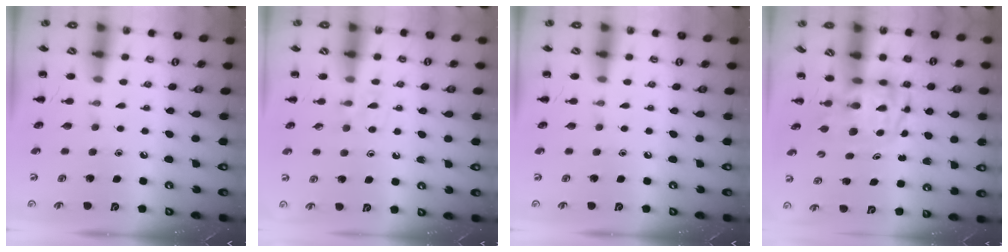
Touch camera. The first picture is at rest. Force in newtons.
{"total": 4.8, "press": 4.6, "slide": 1.4}
{"total": 0.0}
{"total": 3.8, "press": 3.7, "slide": 0.8}